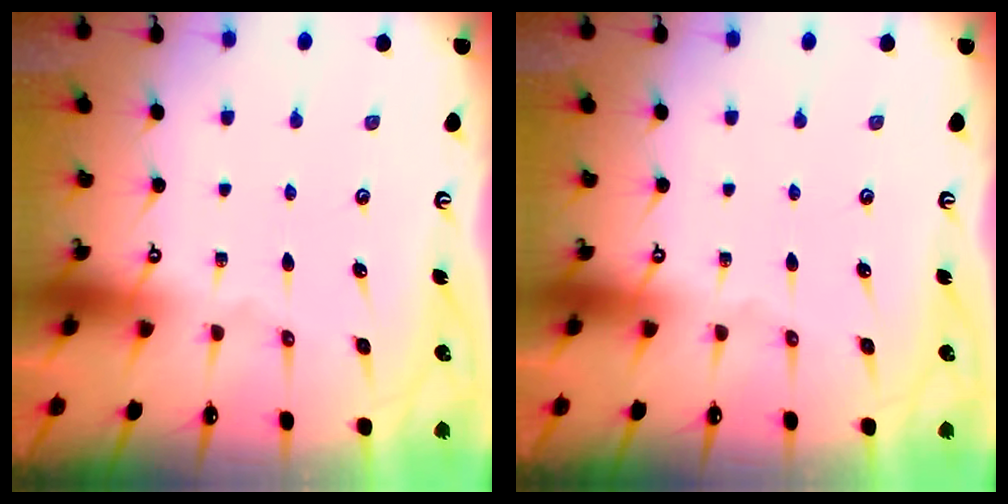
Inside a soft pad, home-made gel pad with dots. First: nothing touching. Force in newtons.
{"total": 0.0}